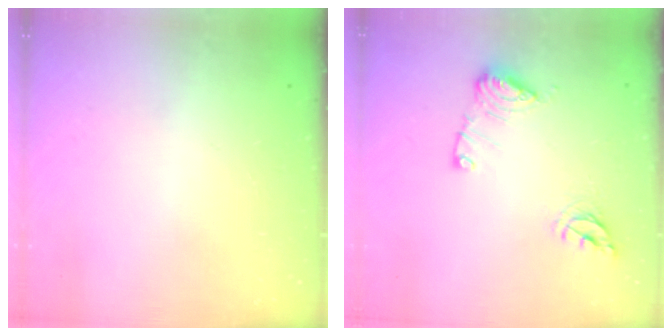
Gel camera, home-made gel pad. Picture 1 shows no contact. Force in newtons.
{"total": 11.2, "press": 11.1, "slide": 1.4}